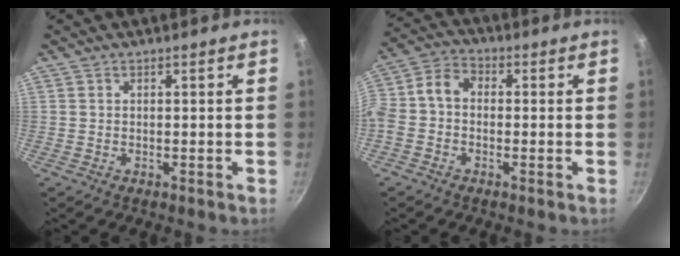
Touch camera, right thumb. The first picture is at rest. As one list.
[{"total": 7.5, "force": [-1.1, 5.5, 5.0], "torque": [-0.101, 0.035, -0.041]}]